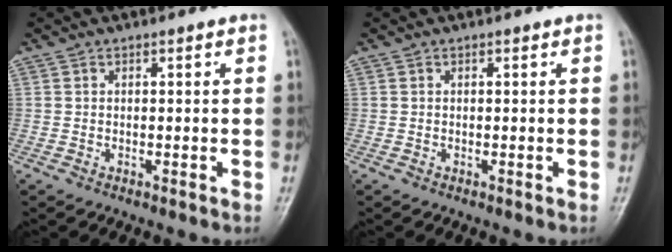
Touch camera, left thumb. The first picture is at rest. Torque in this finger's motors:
{"motor_torque": [0.00, 0.00, 0.00, 0.00, 0.00]}